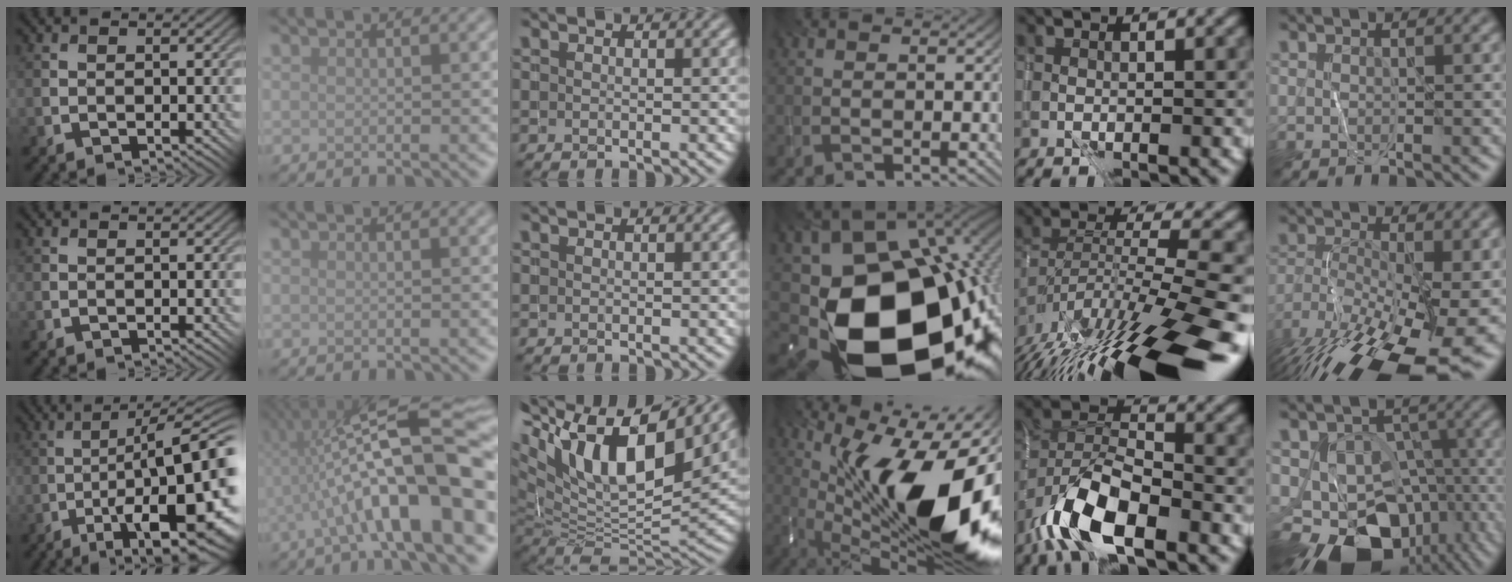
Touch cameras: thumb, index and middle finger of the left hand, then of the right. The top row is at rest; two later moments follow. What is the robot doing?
{"motion": "wrap", "object": "thread"}